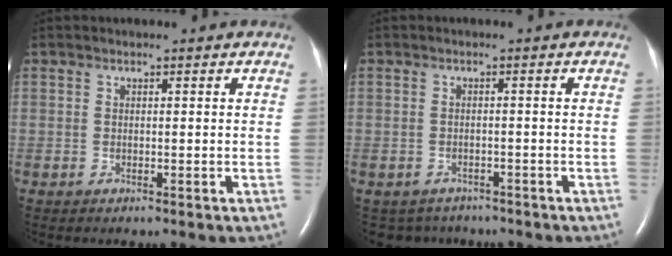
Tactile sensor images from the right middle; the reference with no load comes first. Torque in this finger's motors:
{"motor_torque": [0.02, -0.02, 0.00, 0.00]}